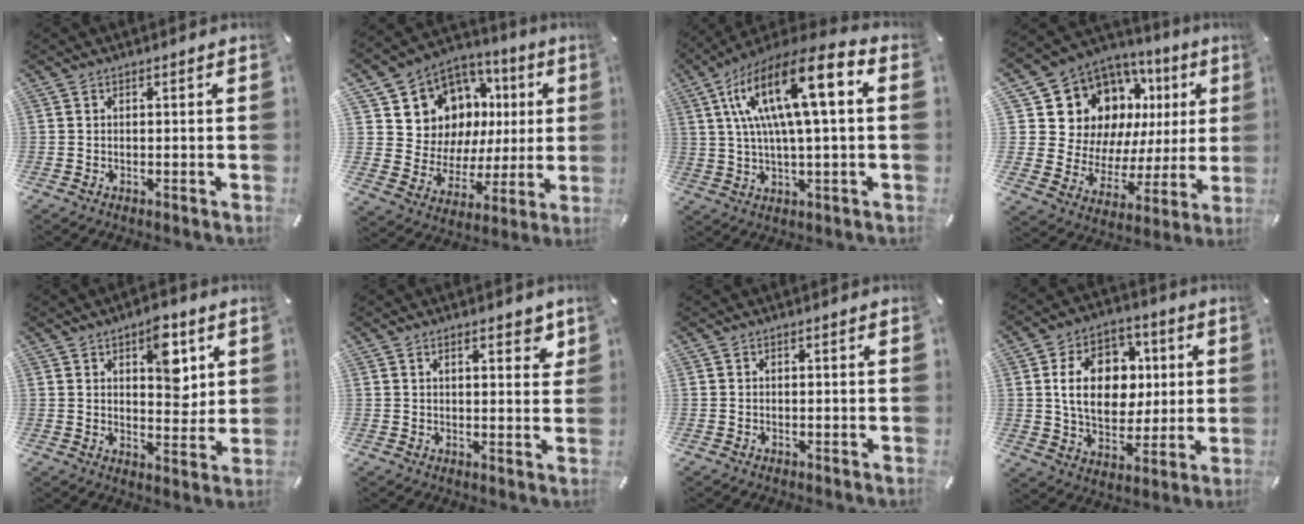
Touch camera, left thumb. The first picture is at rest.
{"total": 11.7, "force": [5.7, 10.0, 2.3], "torque": [-0.053, -0.061, 0.122]}
{"total": 18.8, "force": [5.6, 5.8, 17.0], "torque": [-0.326, -0.015, 0.081]}
{"total": 16.4, "force": [8.2, 12.8, 6.0], "torque": [-0.108, -0.071, 0.177]}
{"total": 9.5, "force": [4.4, 5.5, 6.3], "torque": [-0.055, -0.027, 0.068]}
{"total": 4.8, "force": [2.9, 2.0, 3.2], "torque": [-0.036, -0.011, 0.044]}
{"total": 0.0}
{"total": 15.2, "force": [2.5, 11.7, 9.4], "torque": [-0.146, 0.011, 0.047]}